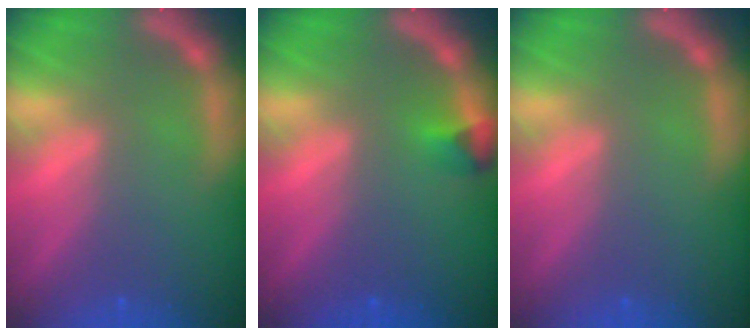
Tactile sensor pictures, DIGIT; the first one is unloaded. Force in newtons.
{"total": 1.4}
{"total": 0.0}